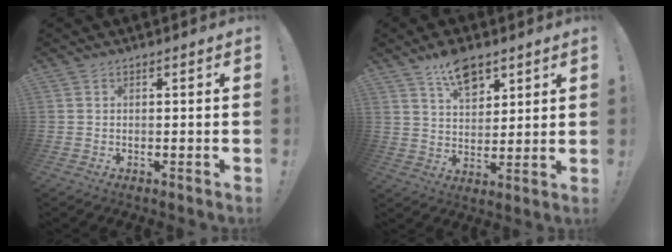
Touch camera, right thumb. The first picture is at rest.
{"total": 10.3, "force": [6.6, 5.7, 5.5], "torque": [-0.080, -0.034, 0.121]}